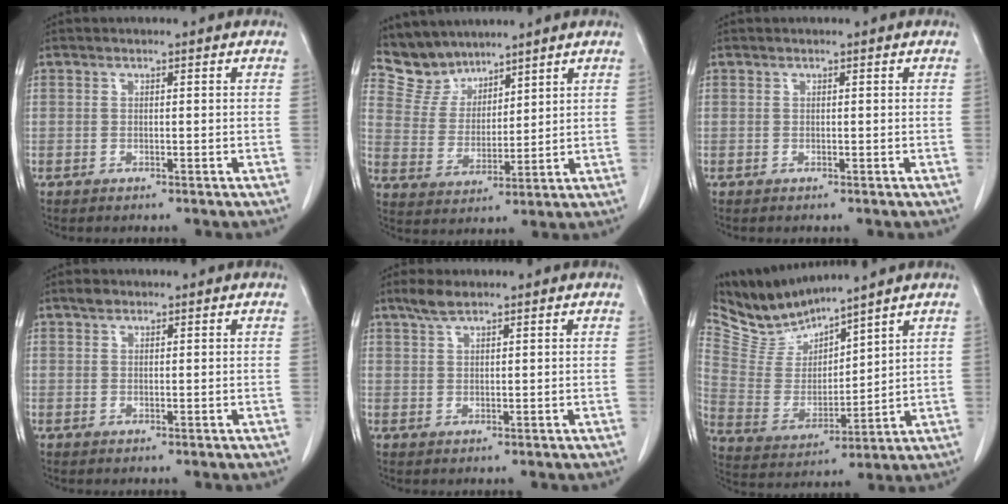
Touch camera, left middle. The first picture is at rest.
{"total": 6.9, "force": [6.4, 2.6, 0.0], "torque": [-0.010, 0.009, 0.140]}
{"total": 0.0}
{"total": 1.1, "force": [0.8, 0.6, 0.4], "torque": [-0.010, 0.005, 0.012]}
{"total": 2.6, "force": [2.0, 0.5, 1.6], "torque": [-0.039, 0.007, 0.040]}
{"total": 9.3, "force": [9.2, 0.1, 1.3], "torque": [-0.051, 0.000, 0.205]}